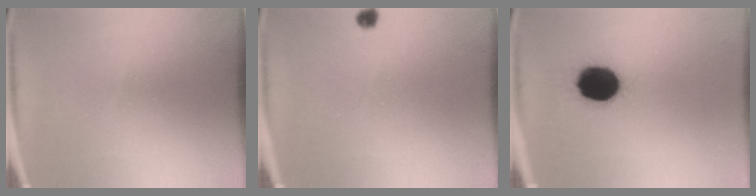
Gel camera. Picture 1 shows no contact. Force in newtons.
{"total": 1.4}
{"total": 15.7}